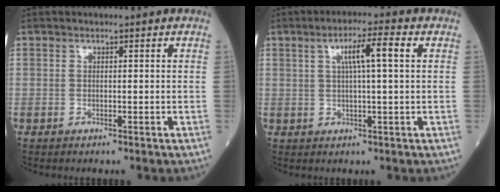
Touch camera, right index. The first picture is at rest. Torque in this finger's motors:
{"motor_torque": [0.20, 0.07, 0.12, 0.09]}